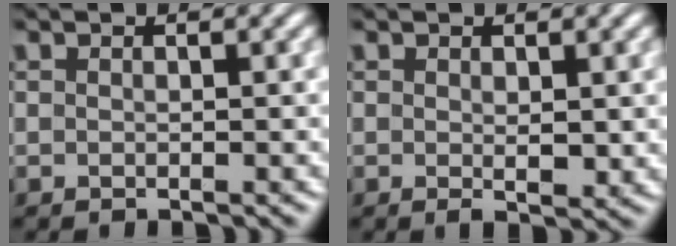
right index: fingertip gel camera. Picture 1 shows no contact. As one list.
[{"total": 1.2, "force": [0.2, 0.4, 1.1], "torque": [-0.013, -0.010, 0.006]}]